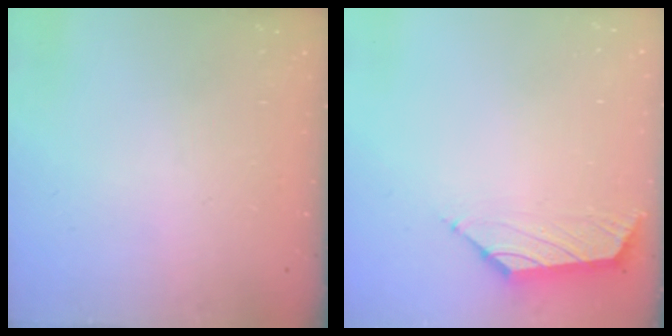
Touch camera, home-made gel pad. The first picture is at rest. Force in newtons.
{"total": 1.5, "press": 1.4, "slide": 0.6}